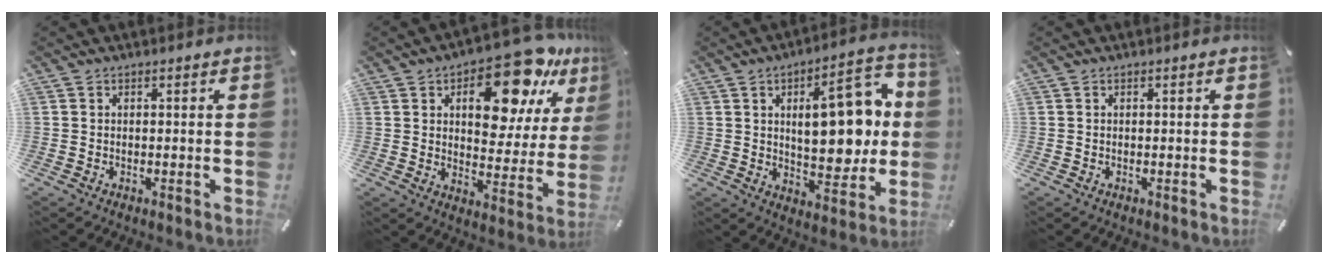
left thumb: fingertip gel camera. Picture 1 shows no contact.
{"total": 17.9, "force": [10.6, 8.6, 11.6], "torque": [-0.148, -0.059, 0.172]}
{"total": 20.2, "force": [3.3, 10.1, 17.2], "torque": [-0.224, -0.006, 0.047]}
{"total": 0.0}